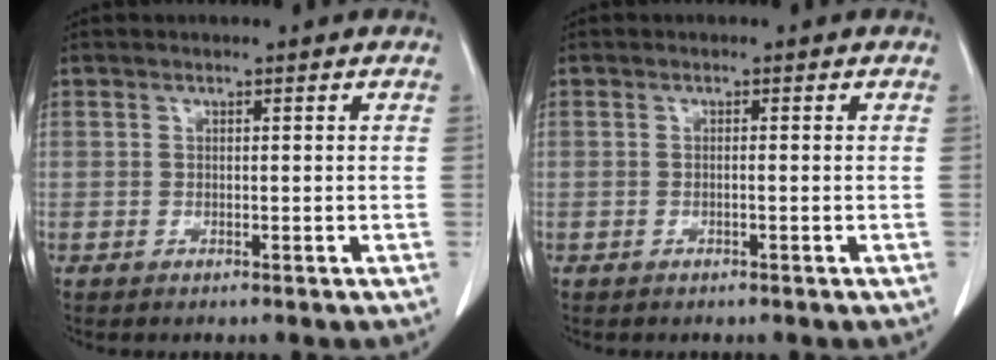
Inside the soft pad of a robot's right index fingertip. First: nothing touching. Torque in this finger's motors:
{"motor_torque": [-0.19, 0.11, -0.02, 0.01]}